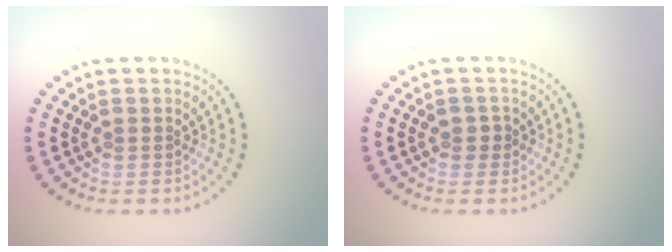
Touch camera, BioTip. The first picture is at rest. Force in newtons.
{"total": 1.0, "press": 1.0, "slide": 0.2}